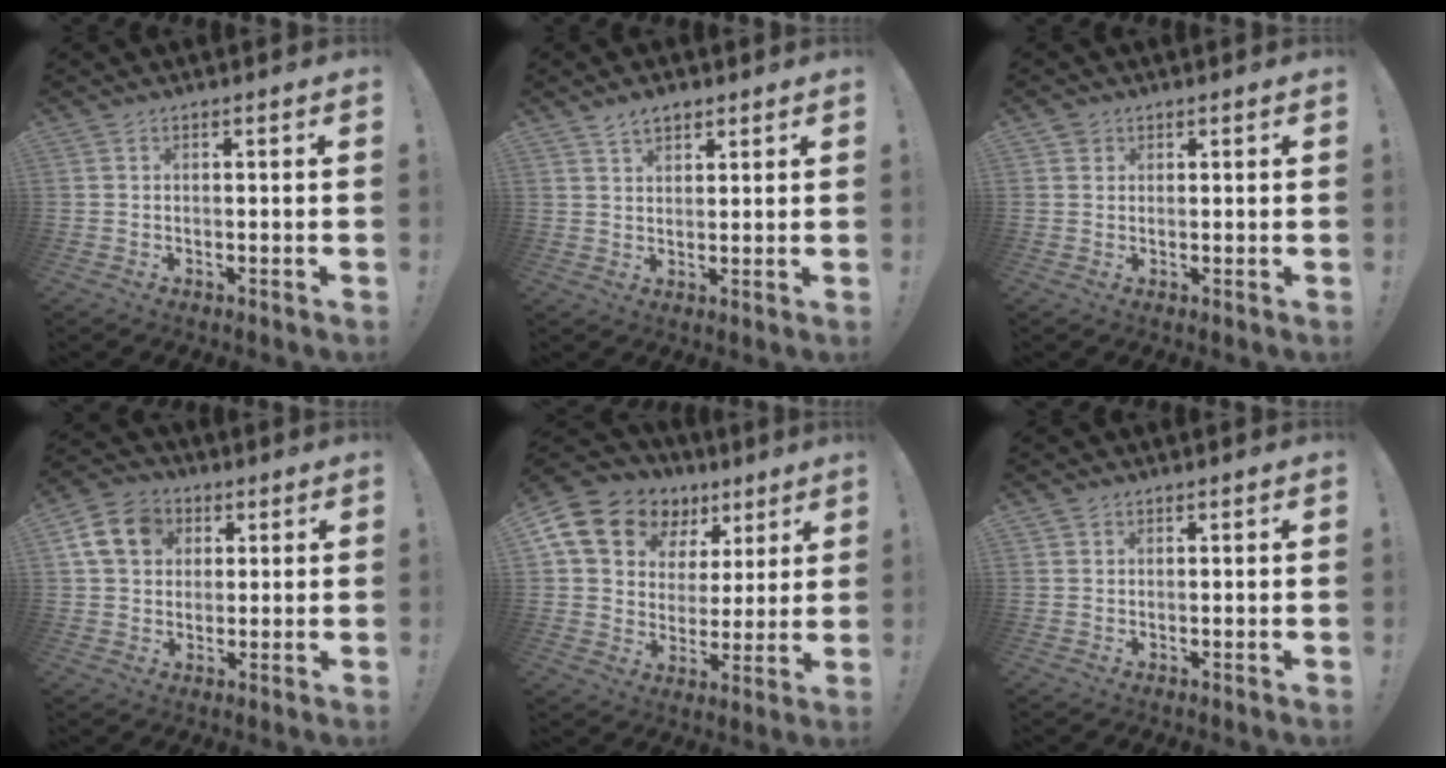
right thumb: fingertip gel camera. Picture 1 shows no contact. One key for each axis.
{"total": 4.4, "fx": 3.2, "fy": 2.4, "fz": 1.7, "tx": -0.020, "ty": -0.016, "tz": 0.058}
{"total": 1.6, "fx": 1.0, "fy": 1.2, "fz": 0.4, "tx": -0.004, "ty": -0.001, "tz": 0.019}
{"total": 12.9, "fx": 4.0, "fy": 10.6, "fz": 6.3, "tx": -0.104, "ty": -0.002, "tz": 0.084}
{"total": 15.1, "fx": 8.9, "fy": 10.5, "fz": 6.3, "tx": -0.104, "ty": -0.053, "tz": 0.175}
{"total": 0.9, "fx": 0.8, "fy": 0.5, "fz": 0.1, "tx": 0.005, "ty": -0.003, "tz": 0.013}